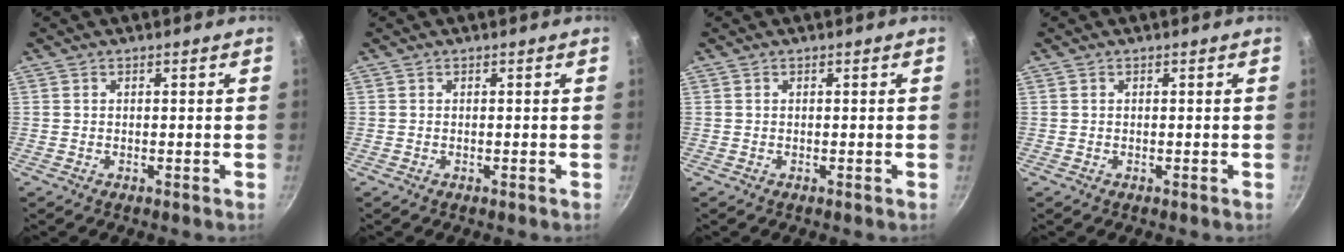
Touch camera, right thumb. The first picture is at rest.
{"total": 0.0}
{"total": 0.0}
{"total": 0.0}